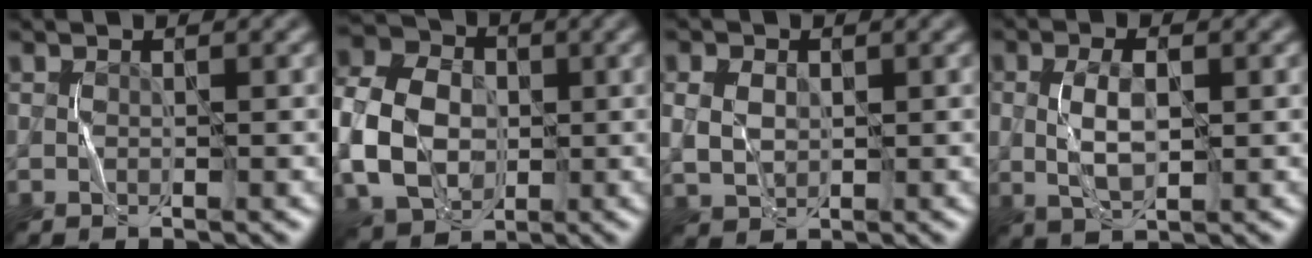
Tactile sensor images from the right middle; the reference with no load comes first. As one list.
[{"total": 8.8, "force": [-1.0, 6.7, 5.6], "torque": [-0.128, 0.008, -0.032]}, {"total": 2.5, "force": [0.3, 2.0, 1.5], "torque": [-0.036, -0.003, 0.012]}, {"total": 3.5, "force": [0.0, 1.9, 3.0], "torque": [-0.066, 0.000, 0.005]}]